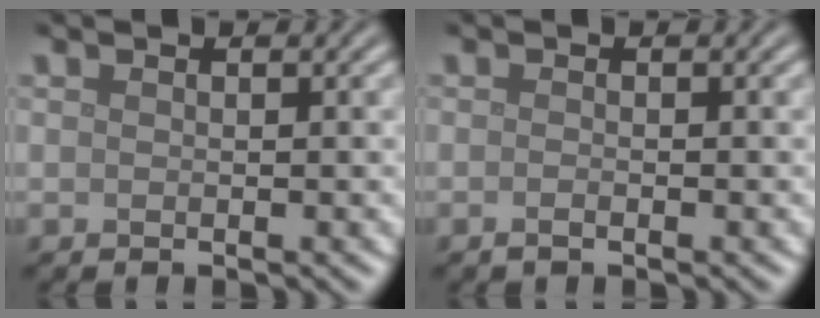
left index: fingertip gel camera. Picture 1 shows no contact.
{"total": 0.7, "force": [-0.4, 0.2, 0.5], "torque": [-0.011, -0.001, -0.007]}